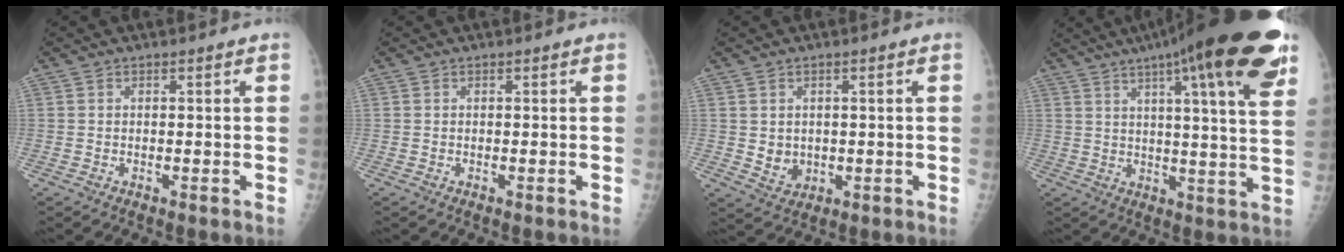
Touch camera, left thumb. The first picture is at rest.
{"total": 0.0}
{"total": 3.8, "force": [0.2, 3.2, 1.9], "torque": [-0.018, -0.006, 0.018]}
{"total": 25.6, "force": [15.6, 3.9, 19.9], "torque": [-0.273, -0.028, 0.207]}